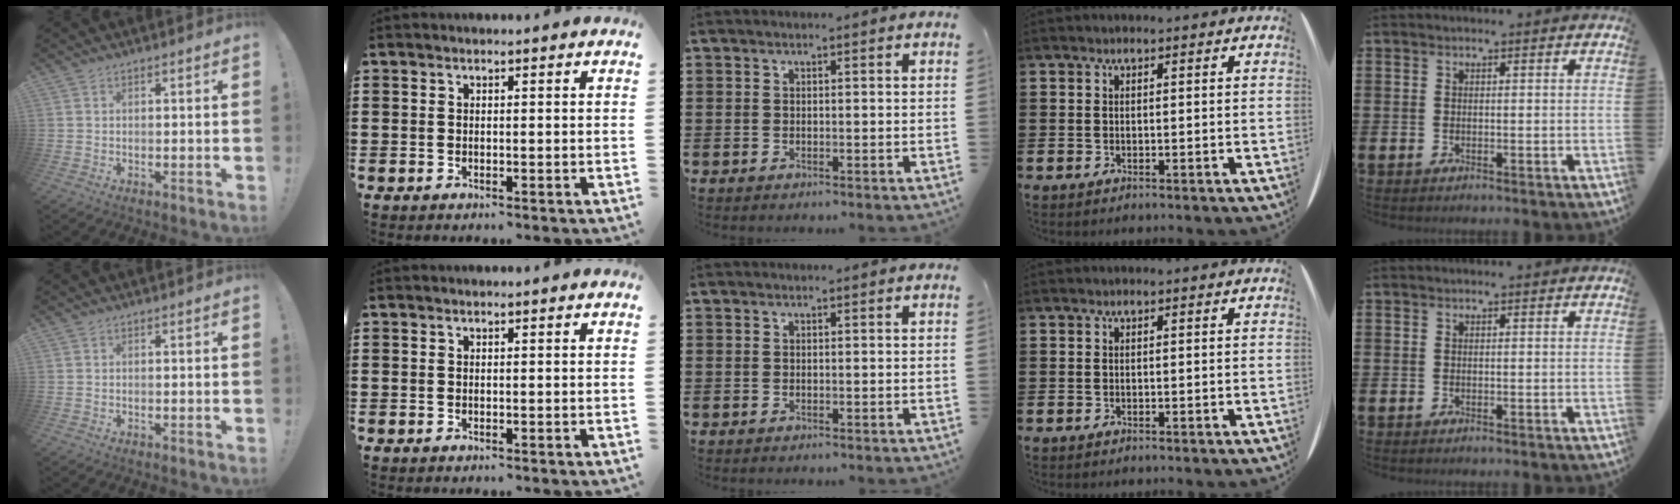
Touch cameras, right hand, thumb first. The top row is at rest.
{}